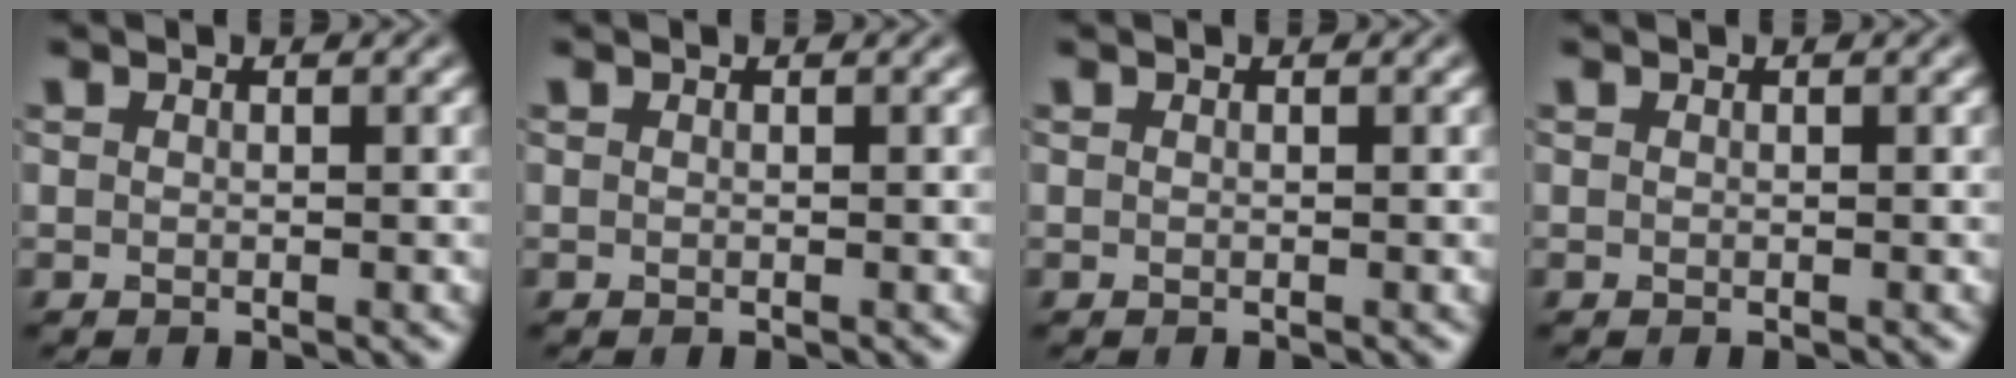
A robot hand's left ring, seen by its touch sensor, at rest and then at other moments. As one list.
[{"total": 0.0}, {"total": 0.0}, {"total": 0.0}]